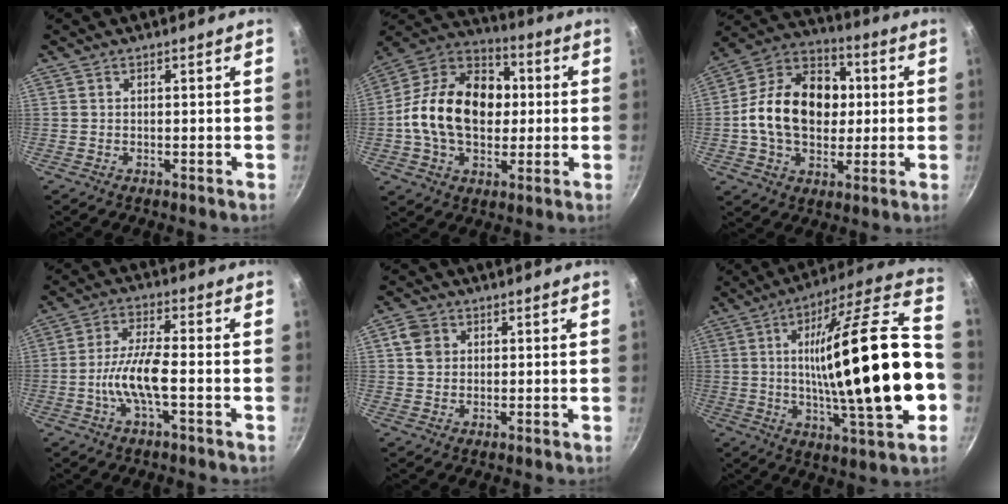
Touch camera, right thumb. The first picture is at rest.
{"total": 20.9, "force": [0.4, 14.9, 14.7], "torque": [-0.213, 0.032, -0.009]}
{"total": 19.4, "force": [0.7, 14.2, 13.2], "torque": [-0.188, 0.028, -0.003]}
{"total": 8.2, "force": [-2.4, 2.4, 7.4], "torque": [-0.149, 0.026, -0.054]}
{"total": 4.4, "force": [1.1, 3.7, 2.0], "torque": [-0.023, 0.003, 0.015]}
{"total": 30.1, "force": [-2.2, 7.6, 29.0], "torque": [-0.440, 0.023, -0.032]}